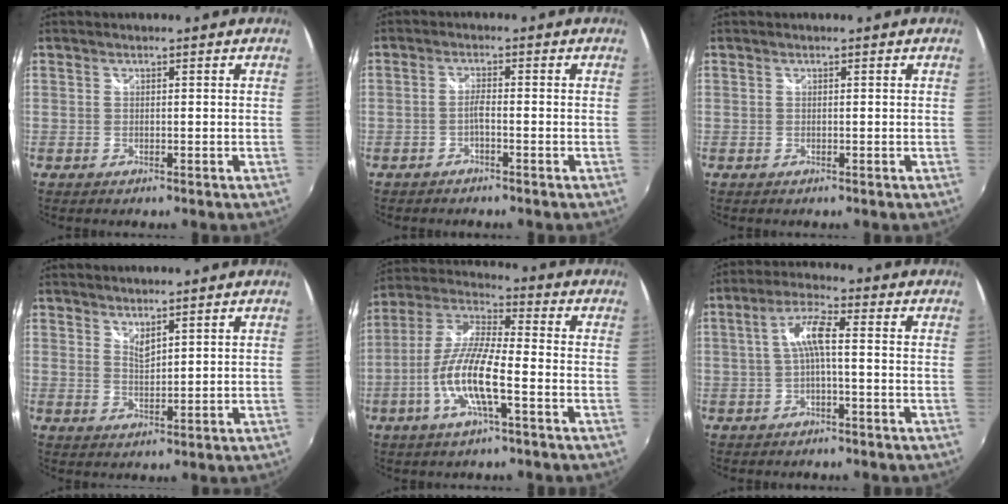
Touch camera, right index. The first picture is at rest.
{"total": 1.7, "force": [-1.1, 0.0, 1.3], "torque": [-0.030, 0.005, -0.023]}
{"total": 0.0}
{"total": 2.5, "force": [2.3, 0.4, 1.1], "torque": [-0.017, 0.001, 0.040]}
{"total": 12.1, "force": [-4.3, 2.3, 11.0], "torque": [-0.230, -0.005, -0.084]}
{"total": 5.3, "force": [-0.7, 0.6, 5.2], "torque": [-0.108, 0.013, -0.012]}